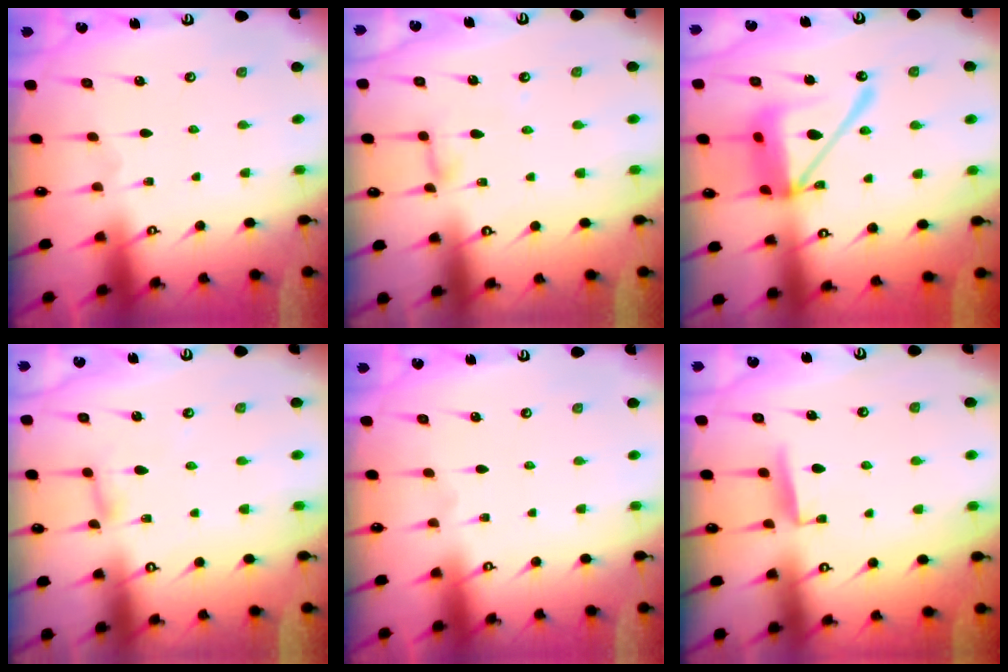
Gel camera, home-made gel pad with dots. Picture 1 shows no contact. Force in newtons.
{"total": 4.1, "press": 4.1, "slide": 0.3}
{"total": 18.2, "press": 18.1, "slide": 1.6}
{"total": 2.8, "press": 2.8, "slide": 0.2}
{"total": 0.0}
{"total": 5.6, "press": 5.5, "slide": 0.7}